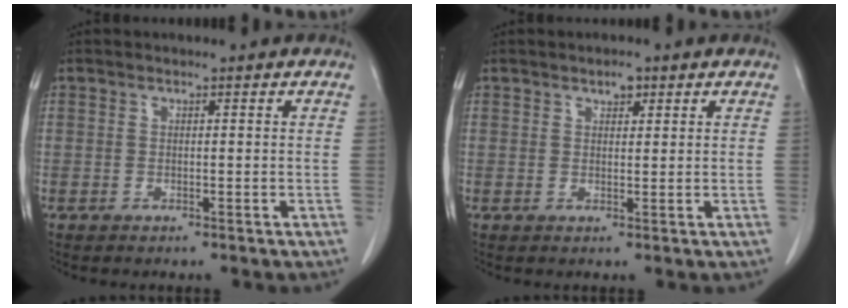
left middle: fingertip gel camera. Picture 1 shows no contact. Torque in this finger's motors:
{"motor_torque": [0.12, -0.07, -0.02, 0.01]}